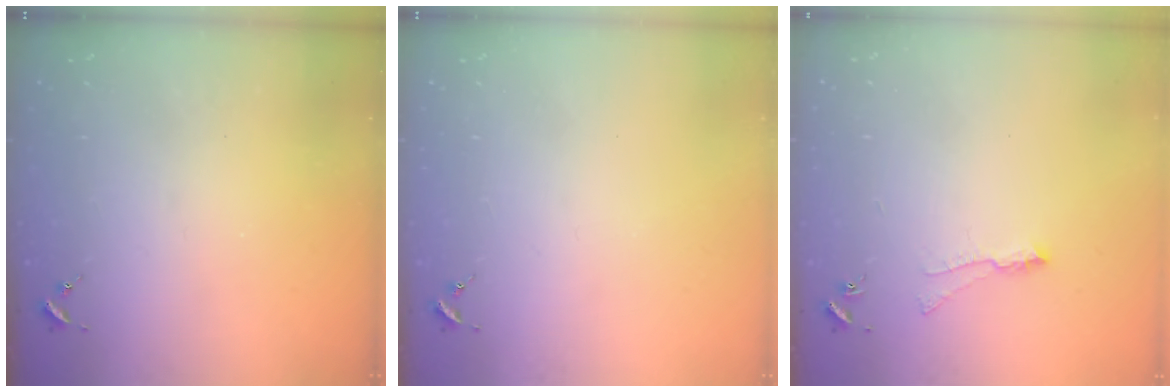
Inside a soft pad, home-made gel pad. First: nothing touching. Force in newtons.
{"total": 0.0}
{"total": 6.5, "press": 6.5, "slide": 0.6}